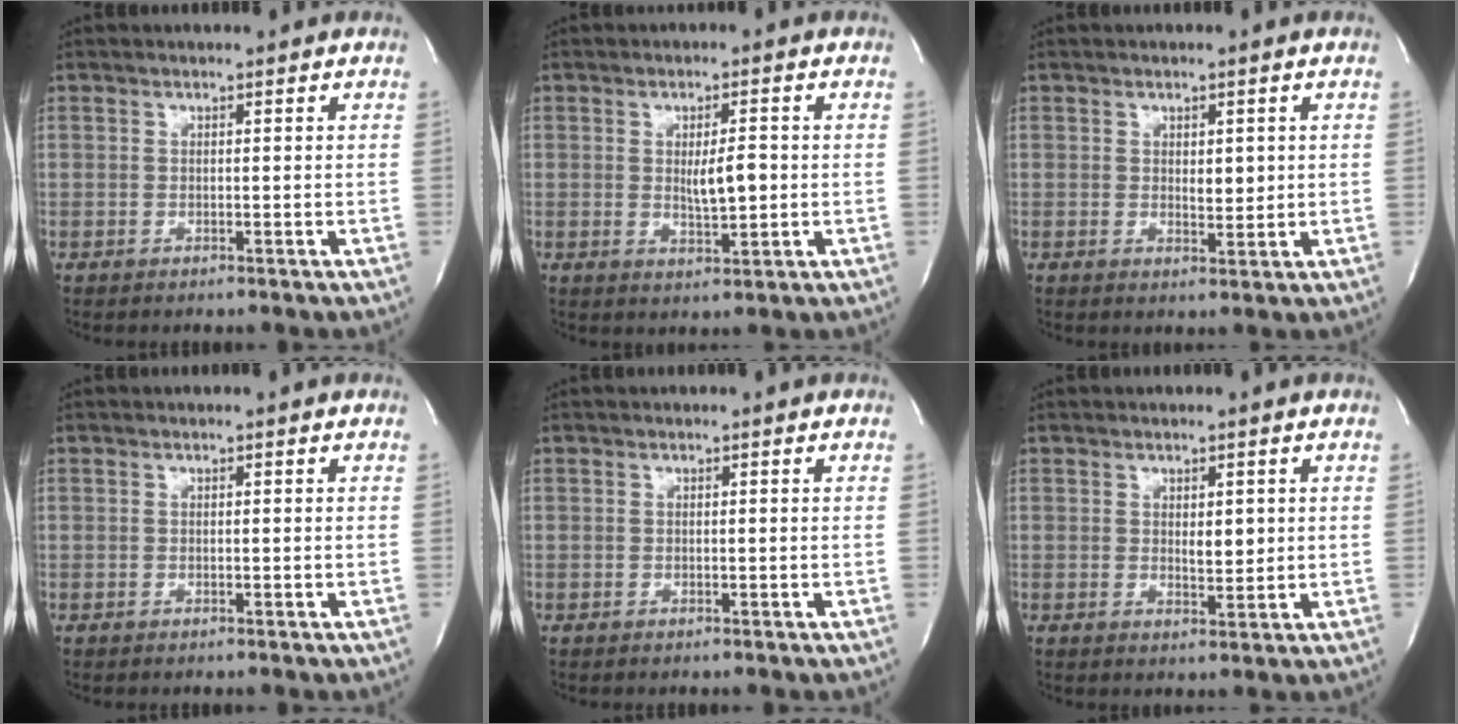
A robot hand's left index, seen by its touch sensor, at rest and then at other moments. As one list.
[{"total": 4.3, "force": [-0.1, 1.0, 4.2], "torque": [-0.072, -0.004, 0.003]}, {"total": 2.1, "force": [0.4, 1.0, 1.8], "torque": [-0.027, -0.006, 0.010]}, {"total": 0.0}, {"total": 0.0}, {"total": 2.5, "force": [0.4, 1.0, 2.2], "torque": [-0.034, -0.007, 0.011]}]